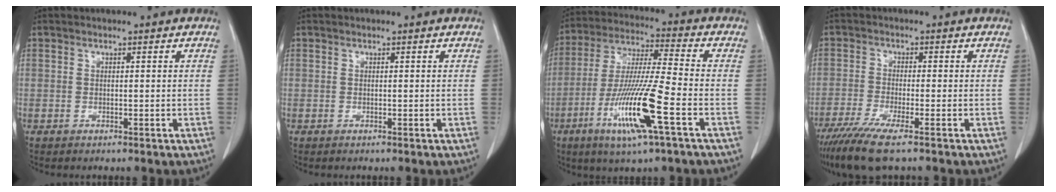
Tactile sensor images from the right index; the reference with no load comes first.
{"total": 0.0}
{"total": 15.3, "force": [-6.1, 0.2, 14.0], "torque": [-0.283, -0.021, -0.113]}
{"total": 7.7, "force": [-5.5, 0.1, 5.3], "torque": [-0.094, -0.022, -0.097]}